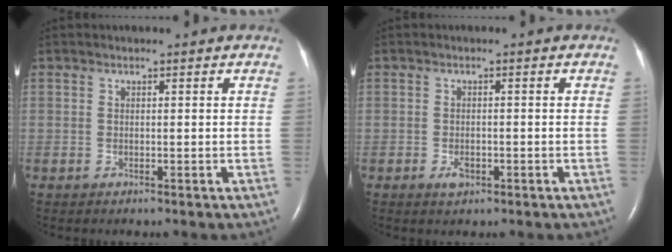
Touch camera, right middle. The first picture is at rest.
{"total": 1.8, "force": [-0.9, 1.0, 1.2], "torque": [-0.025, 0.000, -0.011]}